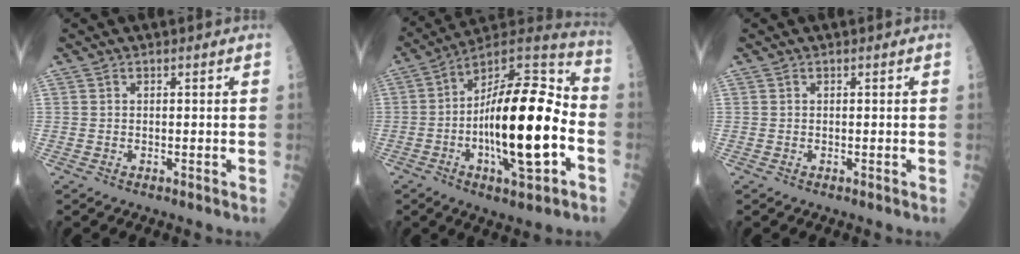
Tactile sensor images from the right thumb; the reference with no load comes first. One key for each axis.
{"total": 24.2, "fx": -3.8, "fy": 7.9, "fz": 22.6, "tx": -0.388, "ty": 0.028, "tz": -0.057}
{"total": 0.0}